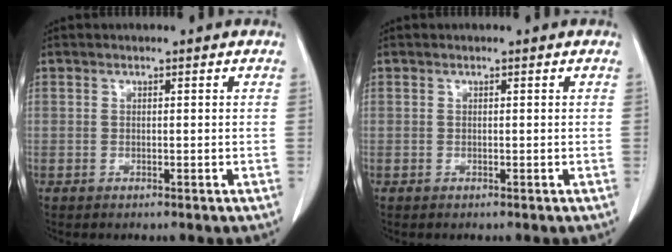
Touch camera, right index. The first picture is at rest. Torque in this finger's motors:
{"motor_torque": [0.00, 0.00, 0.00, 0.00]}